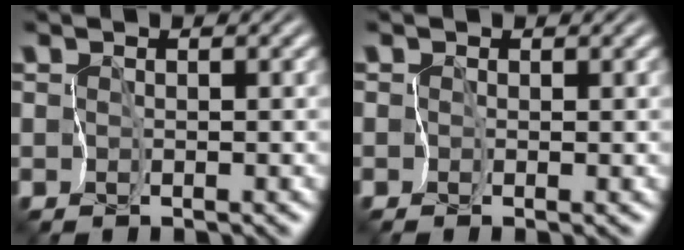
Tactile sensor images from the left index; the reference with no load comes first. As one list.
[{"total": 0.0}]